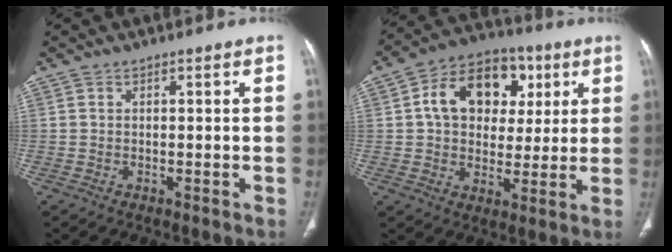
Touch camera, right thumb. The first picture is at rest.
{"total": 15.8, "force": [4.2, 11.8, 9.6], "torque": [-0.115, 0.009, 0.061]}